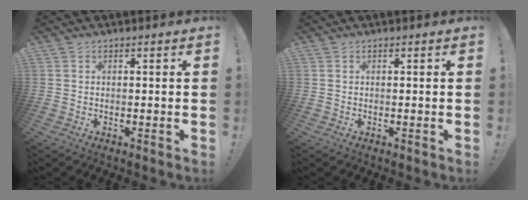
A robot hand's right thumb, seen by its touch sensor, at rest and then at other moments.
{"total": 0.0}